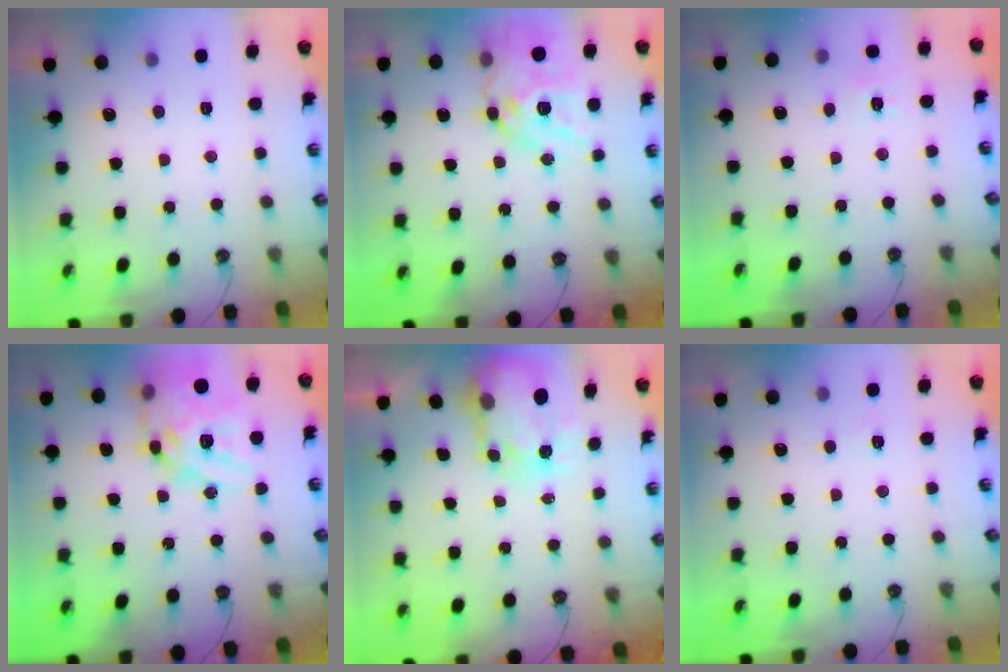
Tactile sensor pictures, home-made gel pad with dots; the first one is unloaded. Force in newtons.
{"total": 18.0, "press": 17.9, "slide": 1.8}
{"total": 5.1, "press": 5.1, "slide": 0.7}
{"total": 20.7, "press": 20.6, "slide": 2.1}
{"total": 5.8, "press": 5.7, "slide": 0.7}
{"total": 3.6, "press": 3.6, "slide": 0.5}